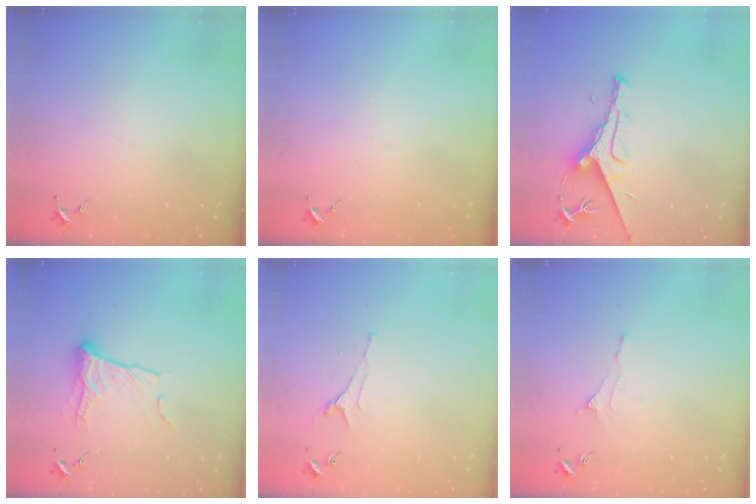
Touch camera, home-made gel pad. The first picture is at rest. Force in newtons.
{"total": 0.0}
{"total": 8.4, "press": 8.3, "slide": 1.0}
{"total": 12.0, "press": 12.0, "slide": 0.7}
{"total": 3.6, "press": 3.5, "slide": 0.7}
{"total": 3.7, "press": 3.6, "slide": 0.7}